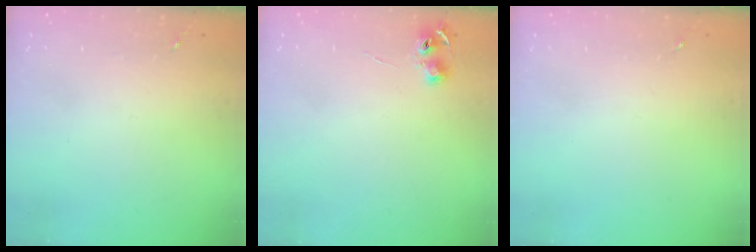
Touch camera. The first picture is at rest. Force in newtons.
{"total": 6.4, "press": 6.4, "slide": 0.7}
{"total": 0.0}